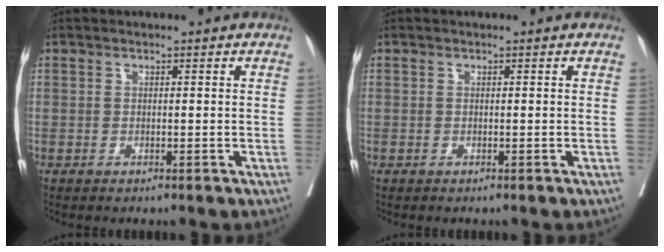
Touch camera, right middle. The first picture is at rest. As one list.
[{"total": 0.0}]